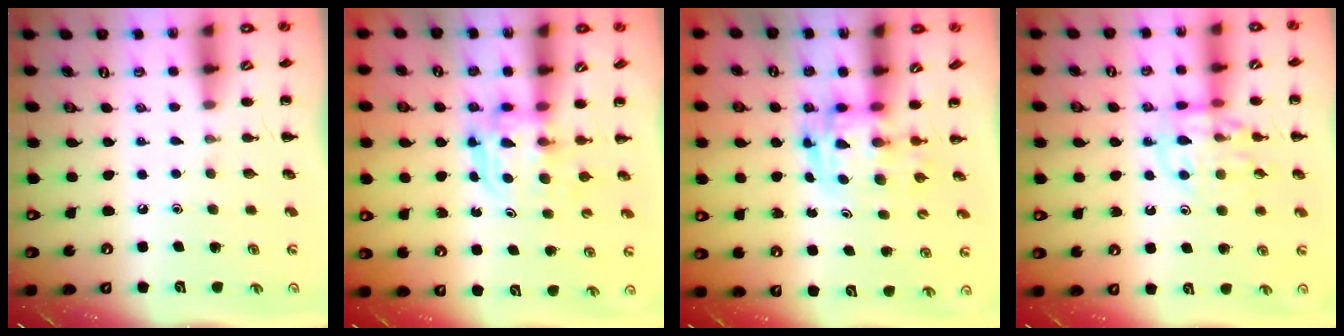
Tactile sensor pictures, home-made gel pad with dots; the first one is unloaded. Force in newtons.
{"total": 3.8, "press": 3.8, "slide": 0.2}
{"total": 3.0, "press": 3.0, "slide": 0.5}
{"total": 13.6, "press": 13.6, "slide": 1.5}